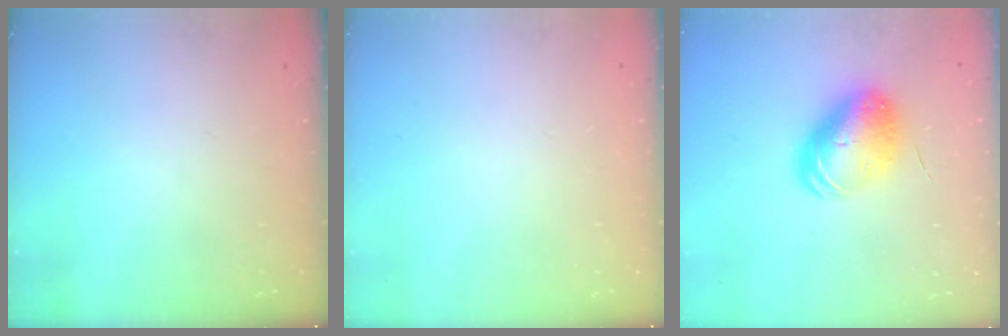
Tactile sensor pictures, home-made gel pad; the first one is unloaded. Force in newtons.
{"total": 0.0}
{"total": 11.4, "press": 11.2, "slide": 2.2}